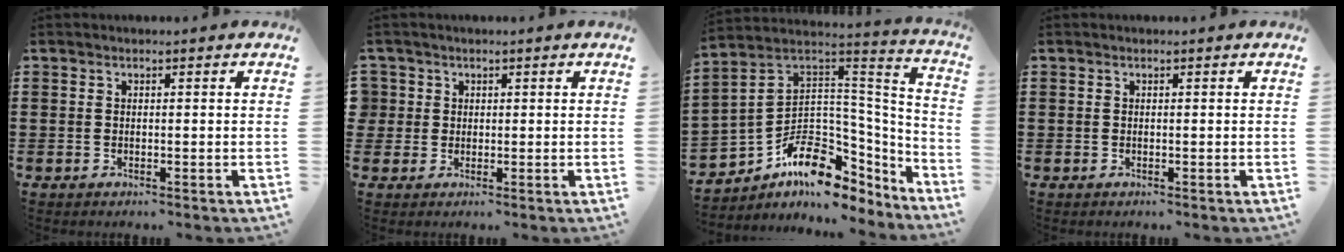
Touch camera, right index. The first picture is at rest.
{"total": 2.2, "force": [0.5, 2.1, 0.1], "torque": [-0.013, 0.011, 0.007]}
{"total": 10.2, "force": [-4.0, 7.0, 6.3], "torque": [-0.131, -0.023, -0.072]}
{"total": 0.0}